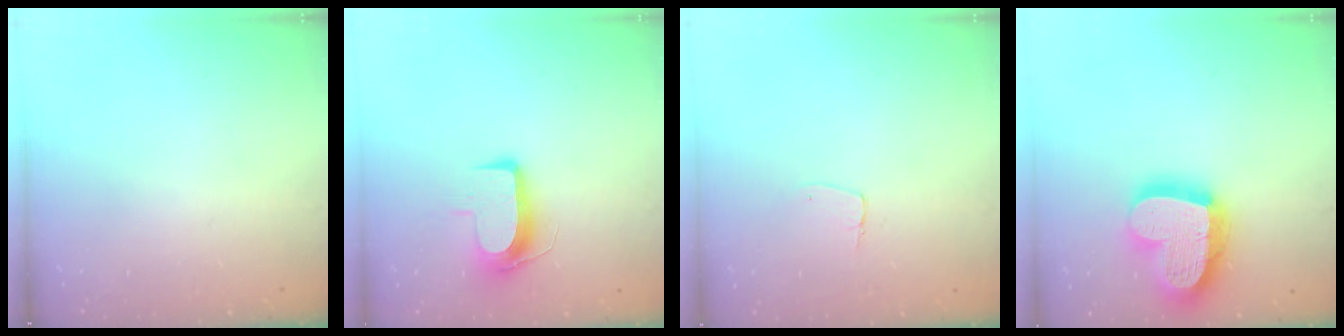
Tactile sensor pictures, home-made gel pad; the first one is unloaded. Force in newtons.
{"total": 10.1, "press": 10.1, "slide": 0.9}
{"total": 4.4, "press": 4.4, "slide": 0.3}
{"total": 24.3, "press": 24.2, "slide": 2.4}